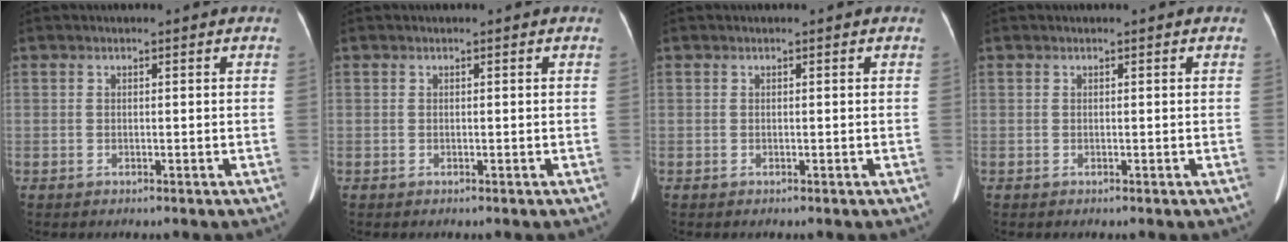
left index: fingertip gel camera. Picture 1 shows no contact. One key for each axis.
{"total": 0.0}
{"total": 0.0}
{"total": 0.0}